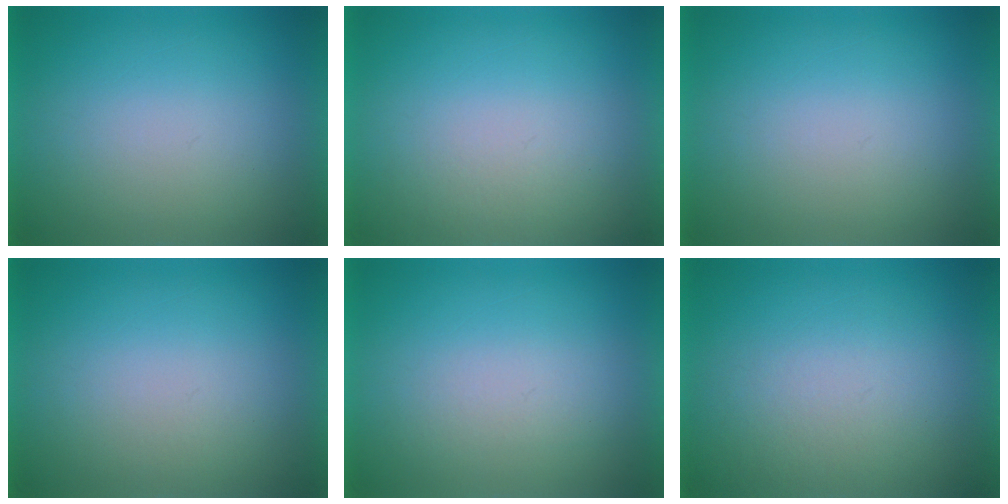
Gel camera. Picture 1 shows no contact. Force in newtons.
{"total": 2.0}
{"total": 0.0}
{"total": 1.2}
{"total": 1.4}
{"total": 3.3}